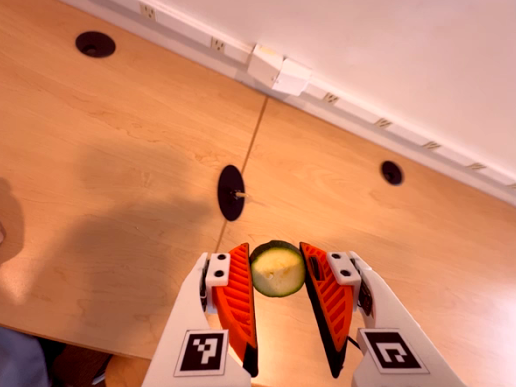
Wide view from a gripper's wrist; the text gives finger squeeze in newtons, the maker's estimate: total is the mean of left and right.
{"total": 8.1, "left": 8.0, "right": 8.2}